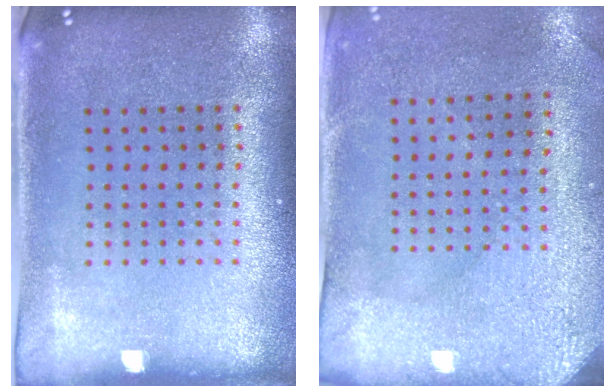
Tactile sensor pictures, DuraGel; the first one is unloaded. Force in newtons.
{"total": 3.0, "press": 2.5, "slide": 1.7}